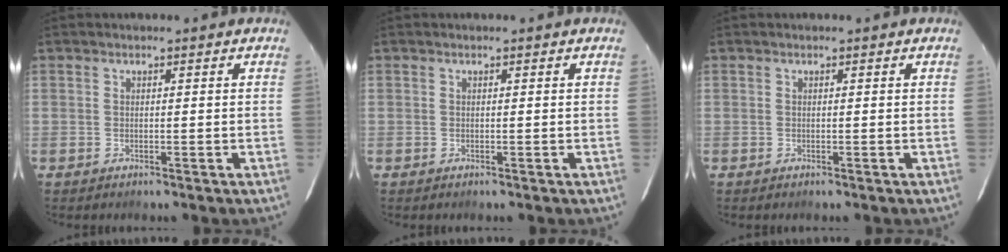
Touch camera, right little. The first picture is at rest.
{"total": 0.0}
{"total": 0.0}